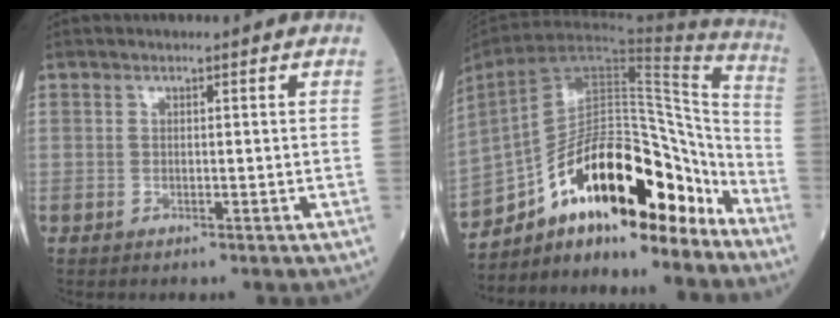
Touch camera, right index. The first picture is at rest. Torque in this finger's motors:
{"motor_torque": [1.12, -1.02, 0.63, 0.21]}